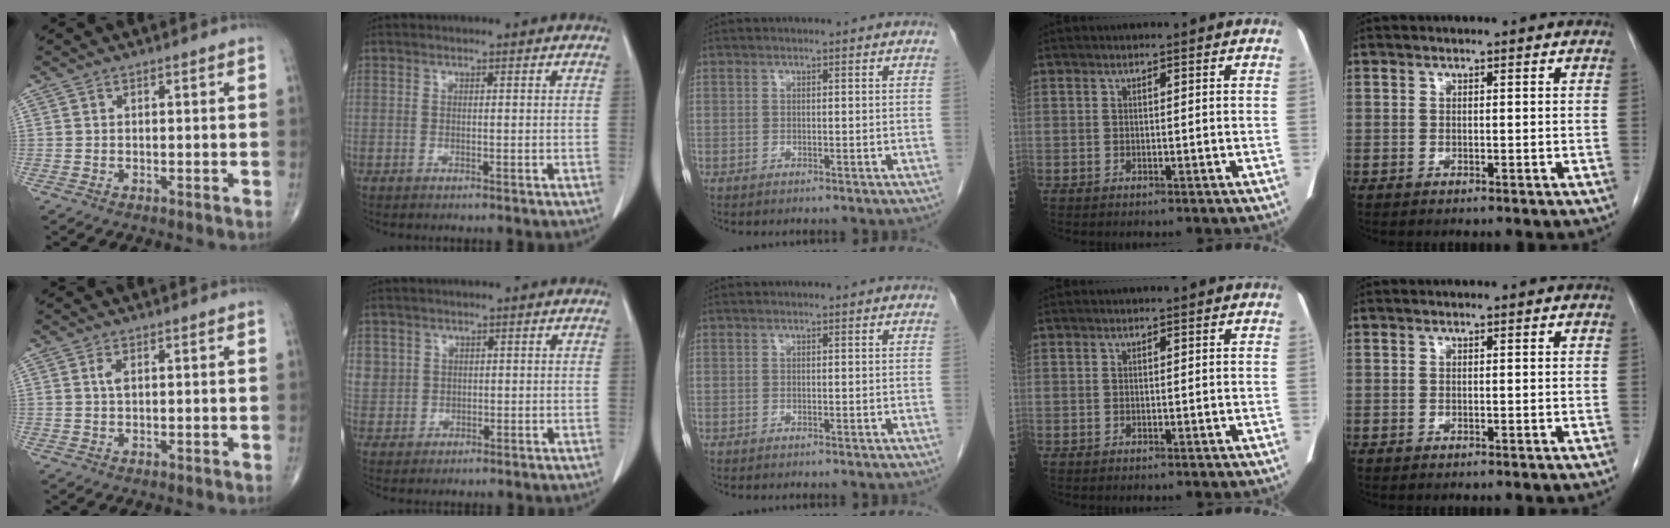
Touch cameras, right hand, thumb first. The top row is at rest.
{"thumb": {"total": 1.4, "force": [0.5, 0.6, 1.2], "torque": [-0.029, 0.002, 0.010]}, "index": {"total": 5.1, "force": [2.0, 4.6, 0.6], "torque": [-0.012, 0.008, 0.049]}}